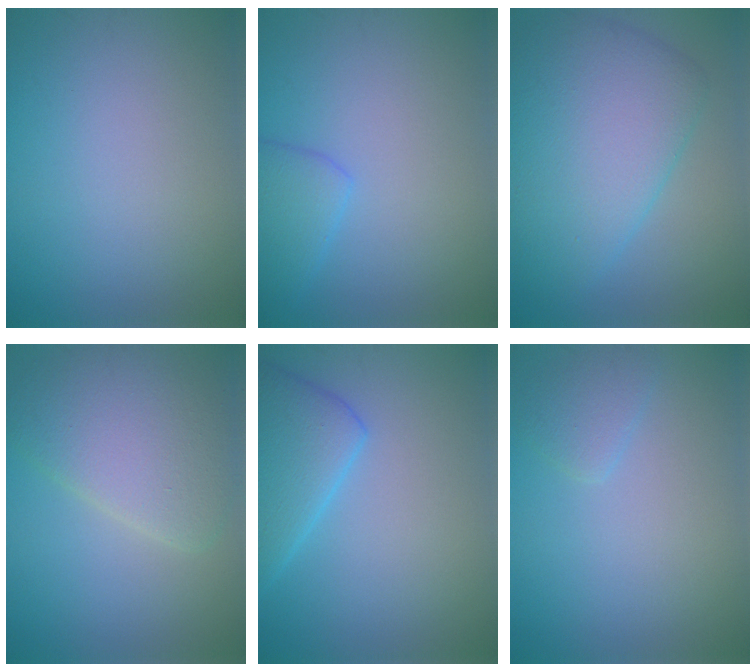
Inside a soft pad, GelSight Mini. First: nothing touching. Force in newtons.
{"total": 2.8, "press": 2.7, "slide": 0.2}
{"total": 9.3, "press": 9.3, "slide": 0.1}
{"total": 6.1, "press": 6.1, "slide": 0.6}
{"total": 5.4, "press": 5.4, "slide": 0.3}
{"total": 1.5, "press": 1.5, "slide": 0.1}